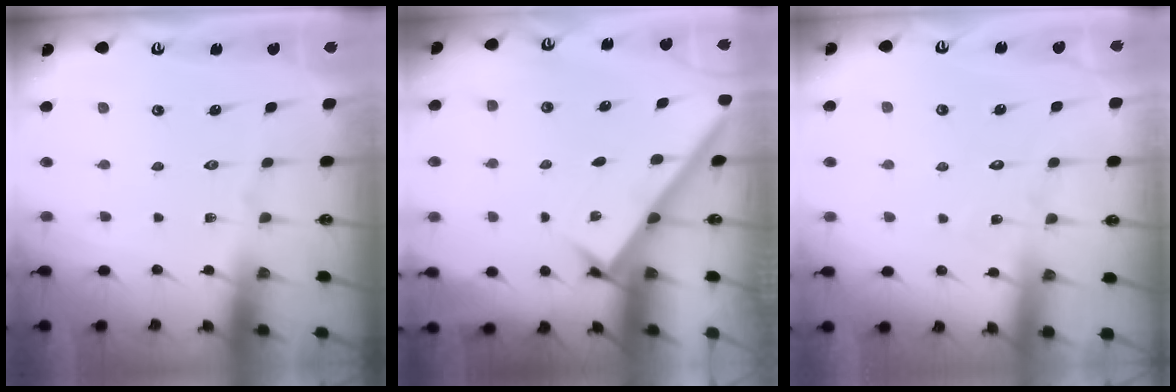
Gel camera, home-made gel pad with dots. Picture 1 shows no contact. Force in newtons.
{"total": 2.7, "press": 2.7, "slide": 0.4}
{"total": 6.2, "press": 6.2, "slide": 0.6}